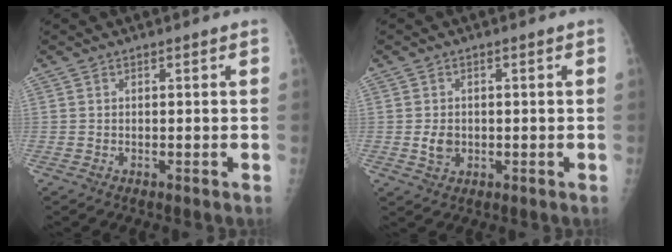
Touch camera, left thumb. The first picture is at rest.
{"total": 2.9, "force": [-0.5, 2.4, 1.6], "torque": [-0.022, -0.001, -0.004]}